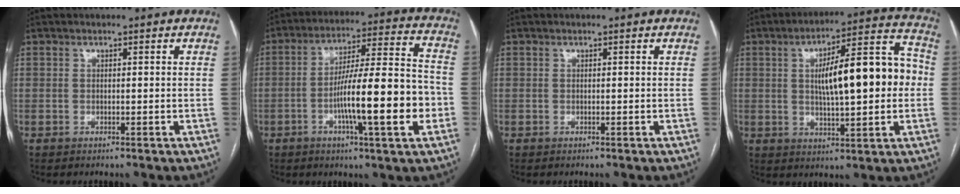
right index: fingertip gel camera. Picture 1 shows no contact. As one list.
[{"total": 16.2, "force": [-4.3, 1.1, 15.6], "torque": [-0.254, 0.008, -0.067]}, {"total": 0.0}, {"total": 15.9, "force": [0.9, 3.7, 15.5], "torque": [-0.232, 0.037, 0.016]}]